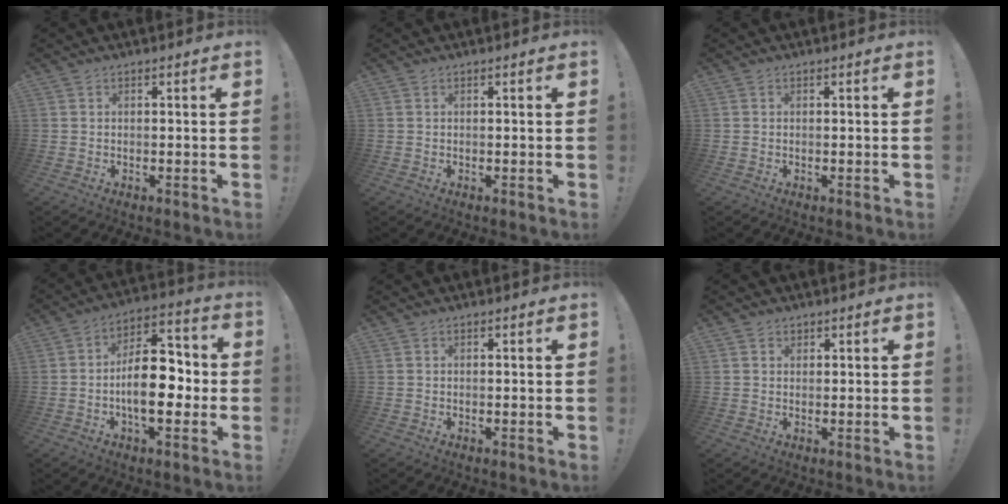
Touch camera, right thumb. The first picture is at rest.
{"total": 0.0}
{"total": 0.0}
{"total": 16.3, "force": [-3.1, 8.5, 13.5], "torque": [-0.218, 0.022, -0.051]}
{"total": 0.0}
{"total": 1.4, "force": [1.0, 1.0, 0.2], "torque": [0.003, -0.002, 0.017]}